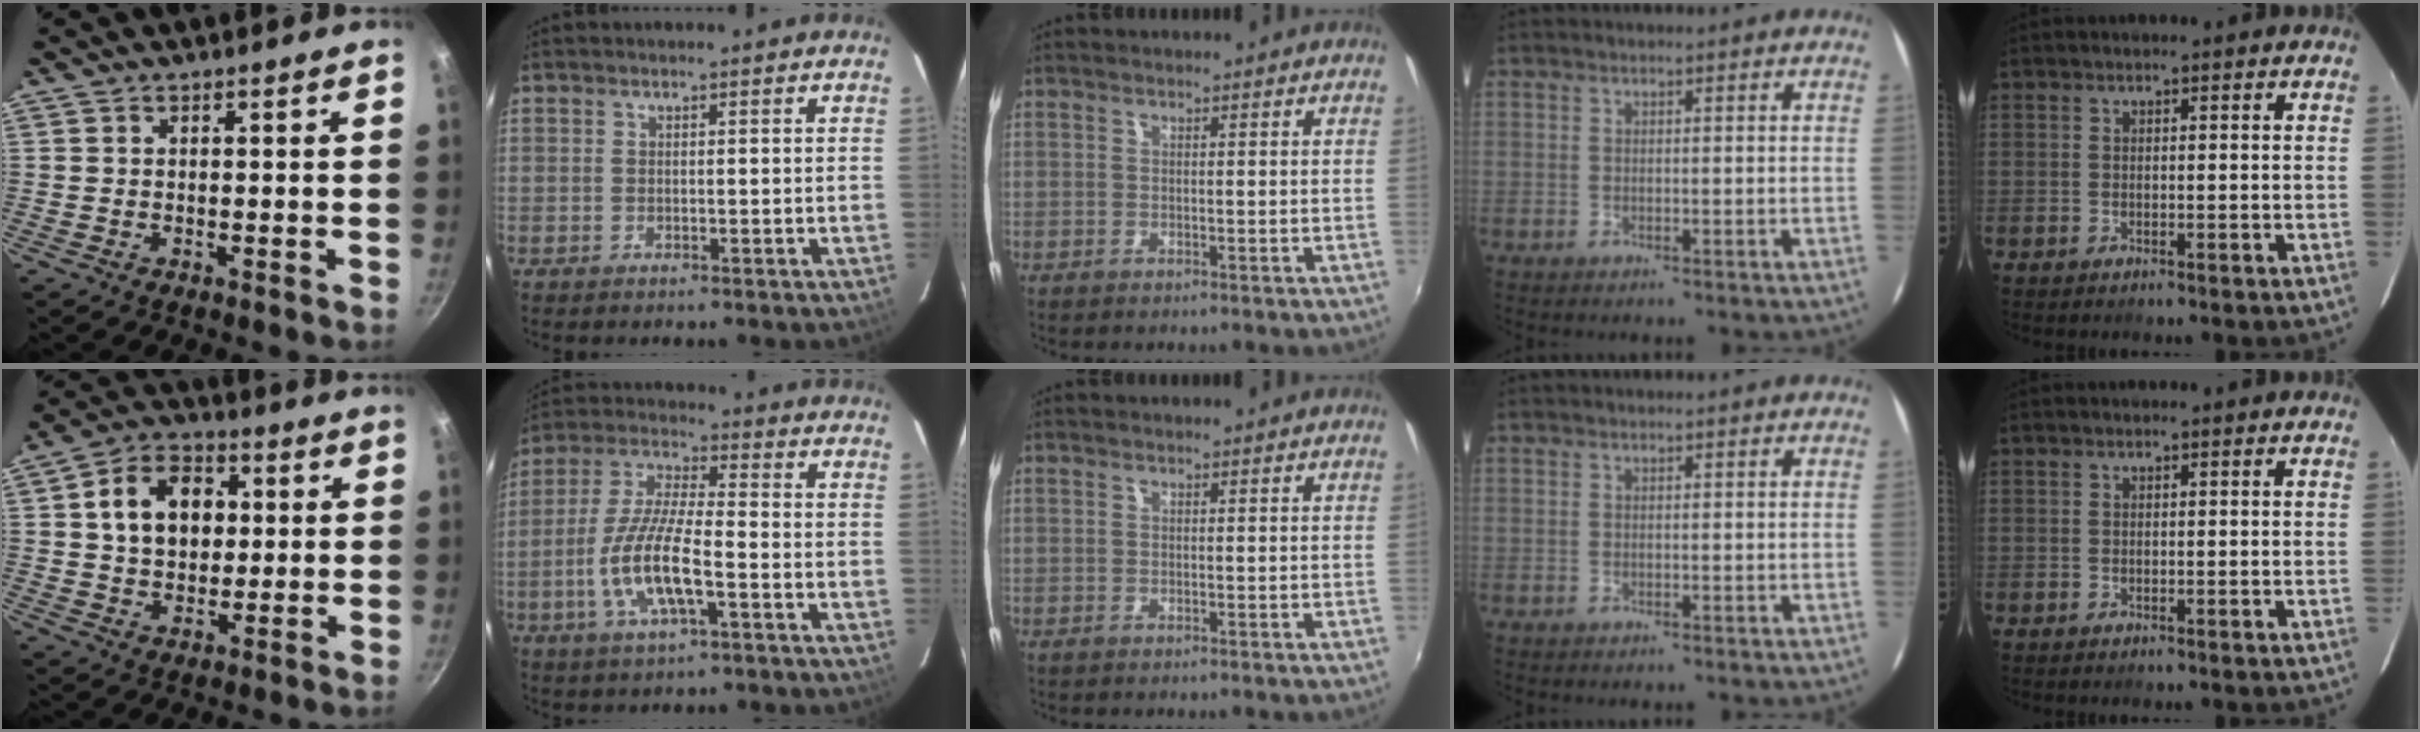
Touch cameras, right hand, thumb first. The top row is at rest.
{"thumb": {"total": 12.7, "force": [2.3, 9.5, 8.1], "torque": [-0.104, 0.015, 0.031]}, "index": {"total": 12.8, "force": [-4.4, 3.3, 11.5], "torque": [-0.243, -0.005, -0.085]}}